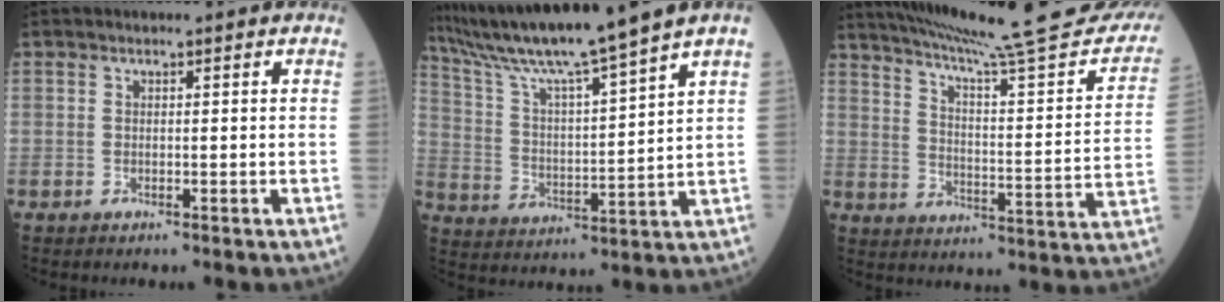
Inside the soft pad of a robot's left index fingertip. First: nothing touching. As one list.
[{"total": 15.0, "force": [12.6, -2.9, 7.7], "torque": [-0.140, -0.008, 0.222]}, {"total": 28.6, "force": [25.0, 1.5, 13.7], "torque": [-0.209, -0.073, 0.323]}]